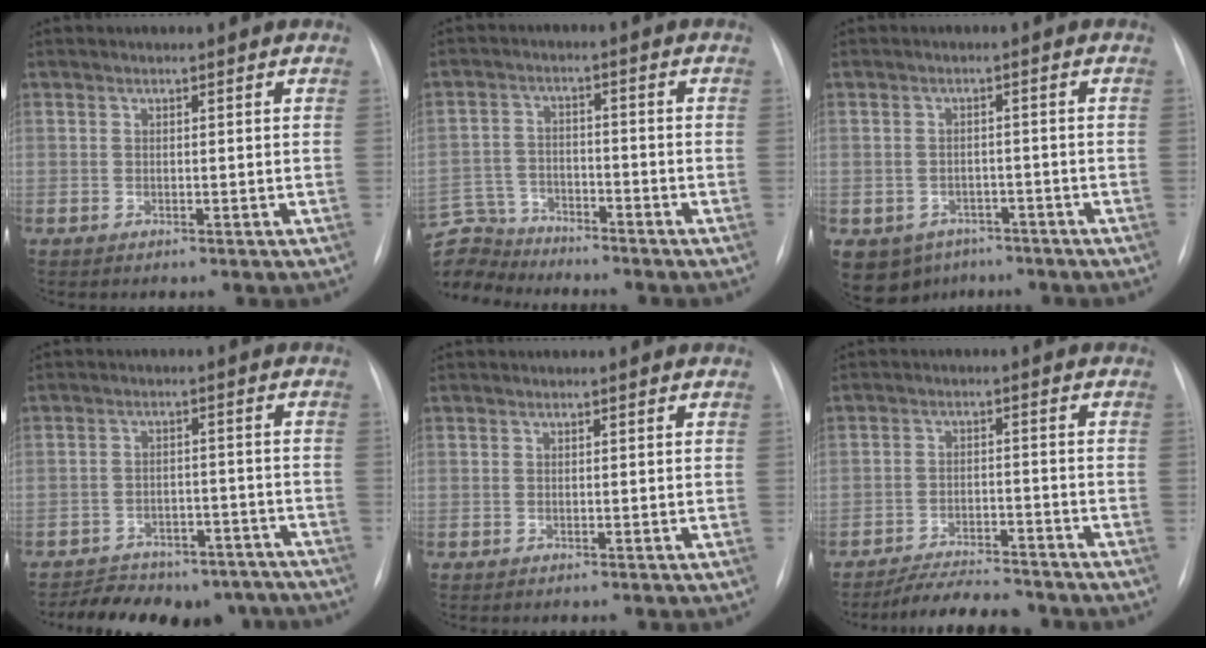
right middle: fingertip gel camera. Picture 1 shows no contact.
{"total": 10.5, "force": [-10.0, 3.1, 0.6], "torque": [-0.033, 0.017, -0.188]}
{"total": 7.5, "force": [-4.7, 5.6, 1.6], "torque": [-0.031, 0.010, -0.061]}
{"total": 15.1, "force": [-12.9, 6.8, 3.8], "torque": [-0.049, 0.026, -0.154]}
{"total": 0.0}
{"total": 8.7, "force": [-8.1, 1.8, 2.8], "torque": [-0.040, -0.005, -0.127]}